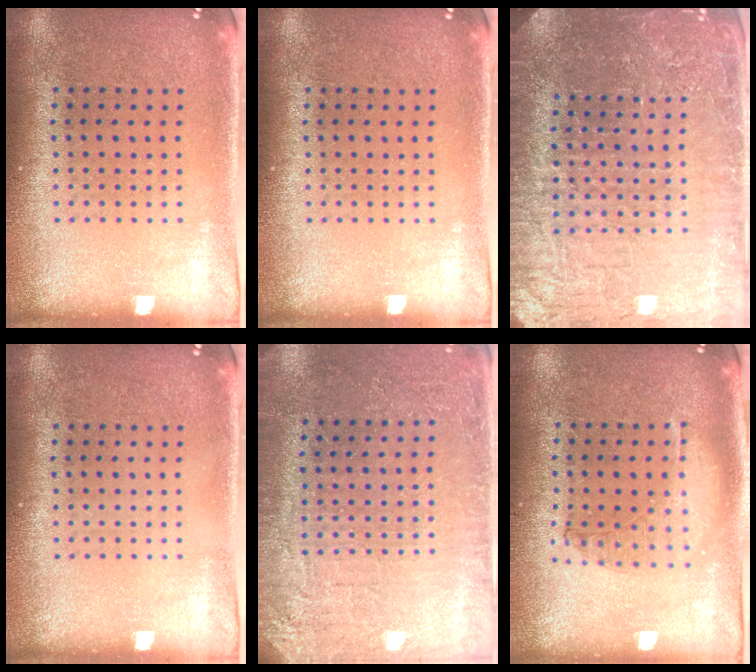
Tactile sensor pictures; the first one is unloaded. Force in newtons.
{"total": 0.0}
{"total": 5.1, "press": 4.7, "slide": 2.0}
{"total": 0.0}
{"total": 2.8, "press": 2.8, "slide": 0.3}
{"total": 1.0, "press": 1.0, "slide": 0.3}